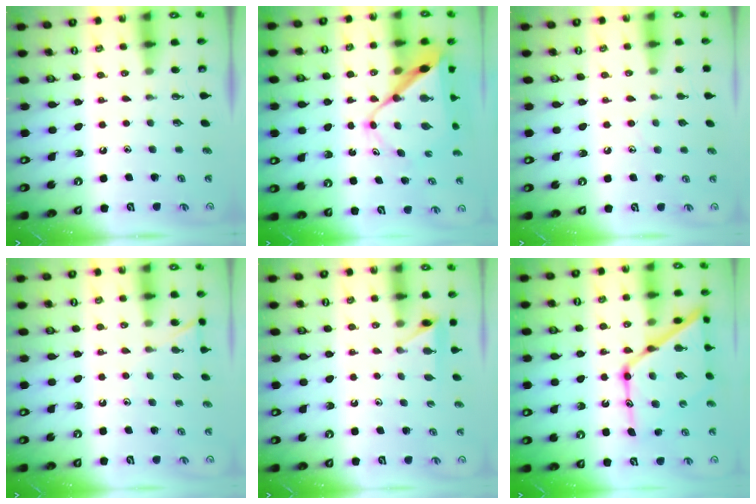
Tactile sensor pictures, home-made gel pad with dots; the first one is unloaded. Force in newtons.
{"total": 11.9, "press": 11.8, "slide": 1.2}
{"total": 6.1, "press": 6.1, "slide": 0.7}
{"total": 6.3, "press": 6.3, "slide": 0.6}
{"total": 3.7, "press": 3.7, "slide": 0.3}
{"total": 20.1, "press": 20.0, "slide": 1.9}